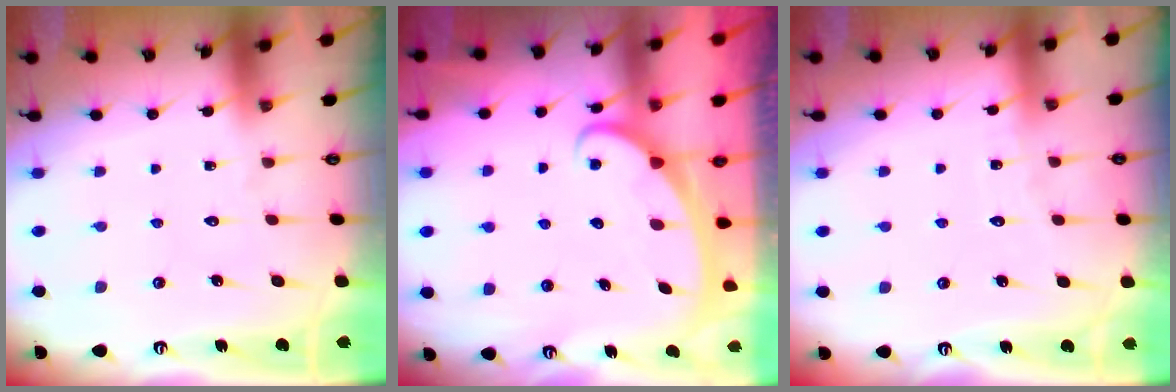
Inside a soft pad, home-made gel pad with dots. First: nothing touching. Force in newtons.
{"total": 2.5, "press": 2.5, "slide": 0.3}
{"total": 2.7, "press": 2.7, "slide": 0.2}